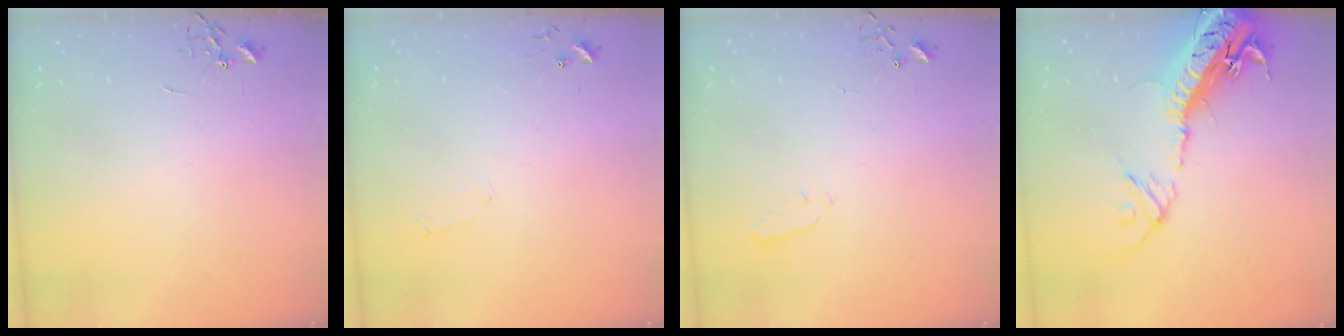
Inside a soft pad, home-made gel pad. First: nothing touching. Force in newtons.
{"total": 5.1, "press": 5.0, "slide": 0.6}
{"total": 3.1, "press": 3.0, "slide": 0.9}
{"total": 23.7, "press": 23.1, "slide": 5.3}